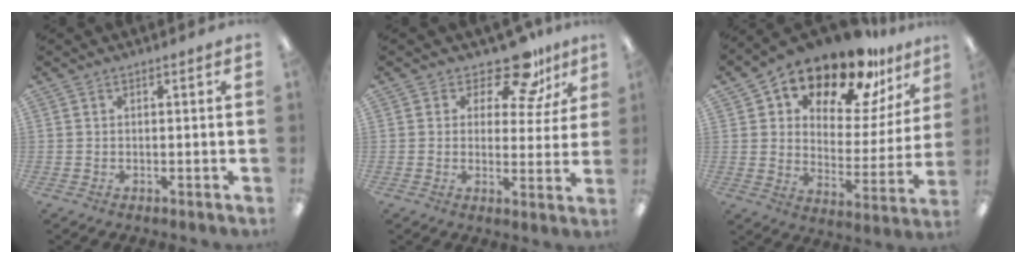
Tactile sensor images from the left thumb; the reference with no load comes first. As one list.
[{"total": 11.6, "force": [8.9, 5.1, 5.4], "torque": [-0.084, -0.055, 0.158]}, {"total": 18.0, "force": [14.5, 7.4, 7.6], "torque": [-0.128, -0.111, 0.247]}]